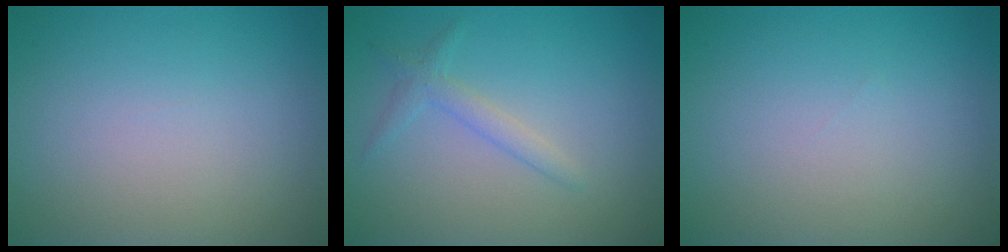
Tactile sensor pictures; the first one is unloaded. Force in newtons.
{"total": 1.7, "press": 1.6, "slide": 0.2}
{"total": 0.0}